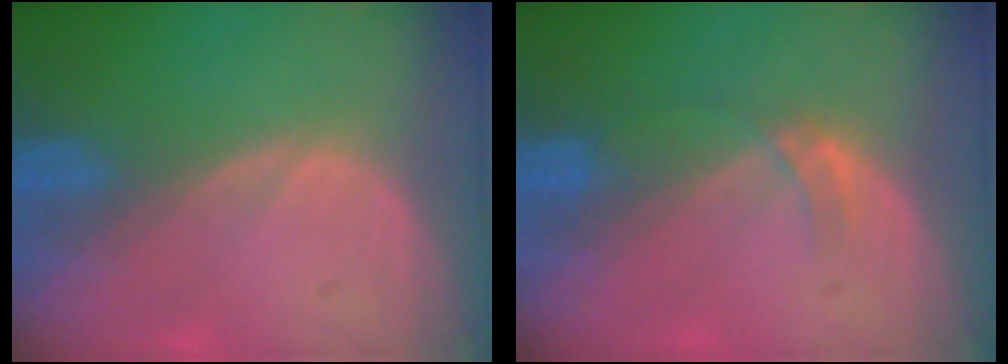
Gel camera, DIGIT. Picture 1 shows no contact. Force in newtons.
{"total": 2.7, "press": 2.4, "slide": 1.3}